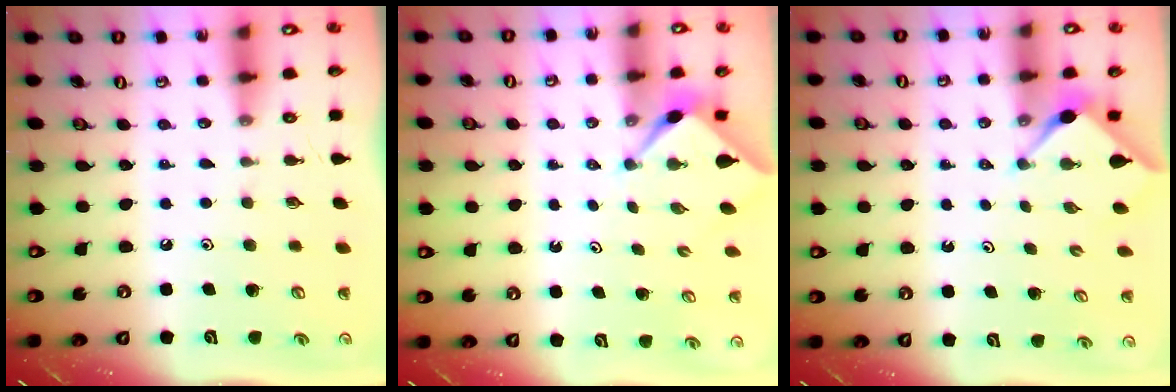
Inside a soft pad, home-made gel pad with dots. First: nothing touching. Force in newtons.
{"total": 2.4, "press": 2.4, "slide": 0.3}
{"total": 2.9, "press": 2.9, "slide": 0.4}